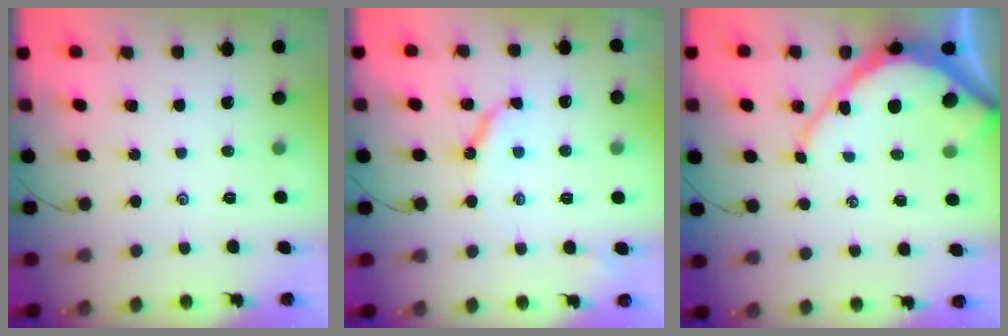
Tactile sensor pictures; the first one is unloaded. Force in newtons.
{"total": 6.7, "press": 6.7, "slide": 0.5}
{"total": 10.7, "press": 10.6, "slide": 1.0}